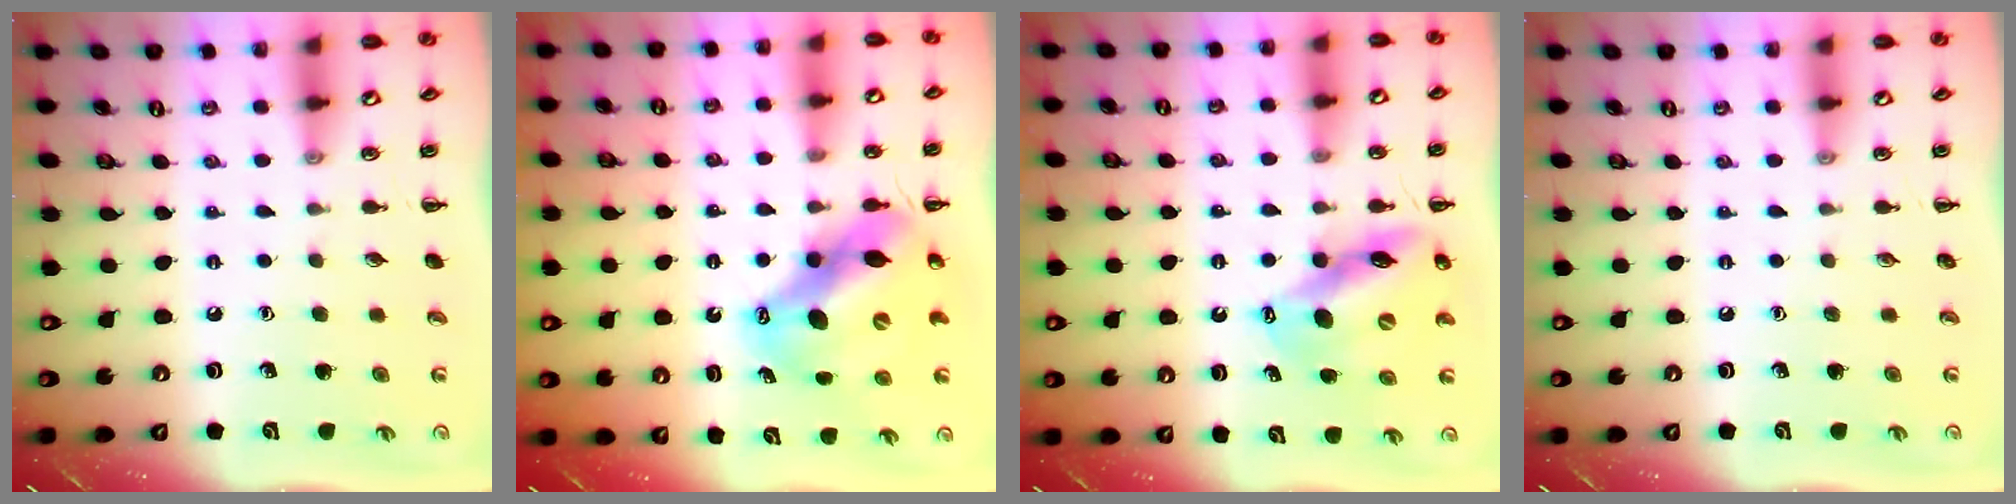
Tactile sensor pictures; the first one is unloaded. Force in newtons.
{"total": 13.5, "press": 13.1, "slide": 3.5}
{"total": 12.1, "press": 11.5, "slide": 3.5}
{"total": 0.0}